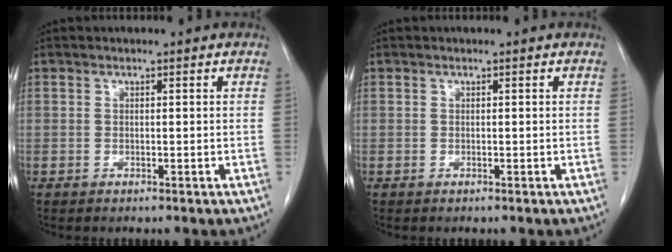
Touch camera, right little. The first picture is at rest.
{"total": 0.0}